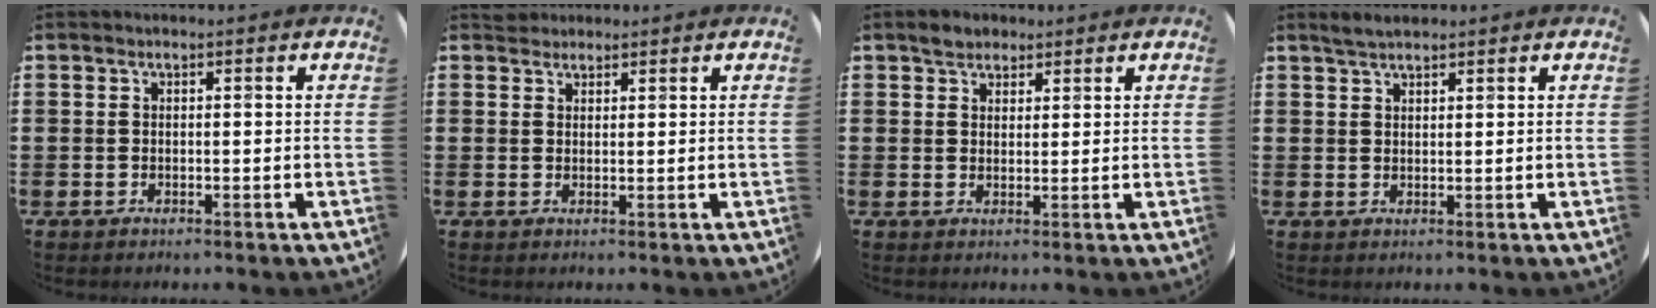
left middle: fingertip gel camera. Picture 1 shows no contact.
{"total": 1.7, "force": [1.6, 0.6, -0.1], "torque": [0.007, 0.003, 0.029]}
{"total": 2.4, "force": [2.0, 1.2, 0.3], "torque": [0.001, 0.004, 0.037]}
{"total": 2.1, "force": [1.9, 0.4, 0.8], "torque": [-0.016, 0.005, 0.035]}